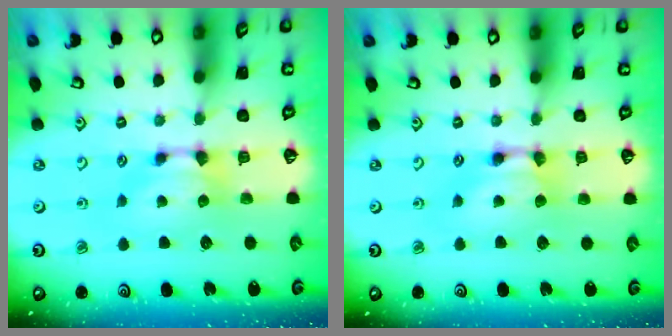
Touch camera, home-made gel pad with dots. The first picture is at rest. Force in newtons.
{"total": 1.9, "press": 1.9, "slide": 0.1}